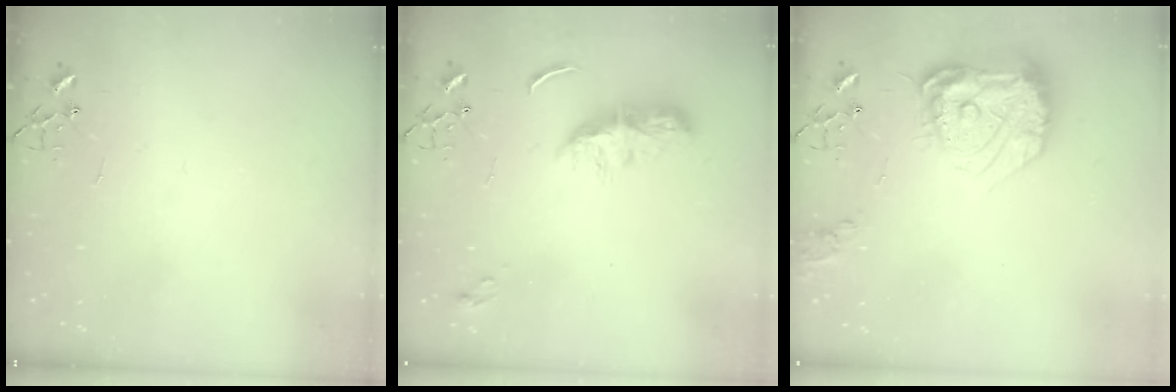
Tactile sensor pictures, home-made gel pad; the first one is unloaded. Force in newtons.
{"total": 8.2, "press": 8.2, "slide": 0.4}
{"total": 19.8, "press": 19.7, "slide": 2.0}